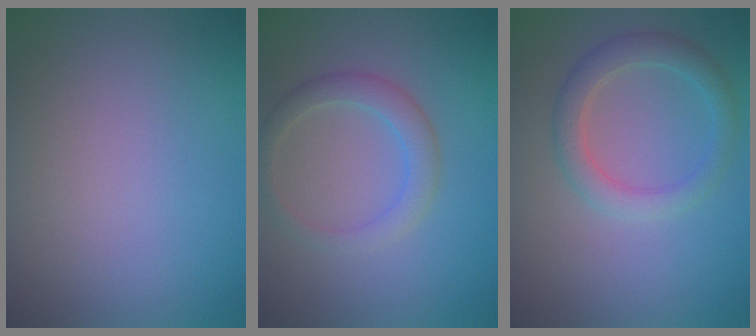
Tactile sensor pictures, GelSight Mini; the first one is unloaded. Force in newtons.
{"total": 2.6, "press": 2.5, "slide": 0.2}
{"total": 2.8, "press": 2.8, "slide": 0.1}